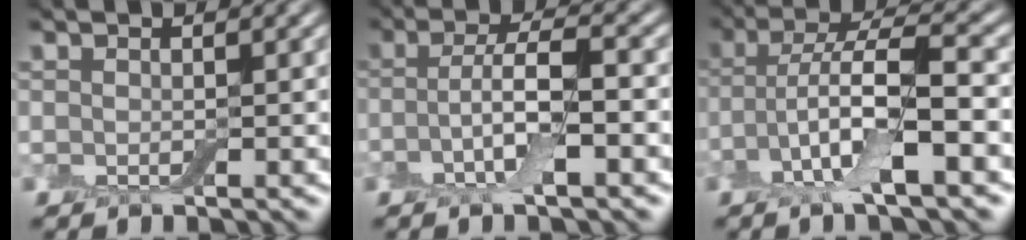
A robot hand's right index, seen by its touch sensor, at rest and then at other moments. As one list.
[{"total": 4.3, "force": [-1.0, 1.0, 4.0], "torque": [-0.082, 0.007, -0.025]}, {"total": 7.4, "force": [-2.4, 1.9, 6.7], "torque": [-0.133, 0.012, -0.053]}]